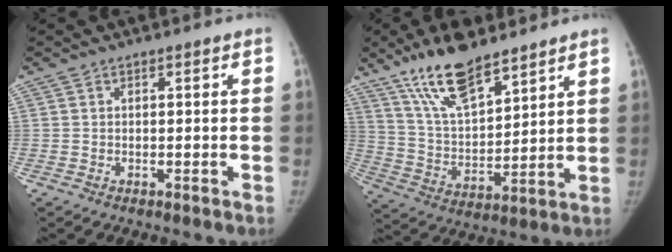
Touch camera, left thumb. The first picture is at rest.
{"total": 15.4, "force": [11.2, 5.2, 9.3], "torque": [-0.143, -0.058, 0.214]}